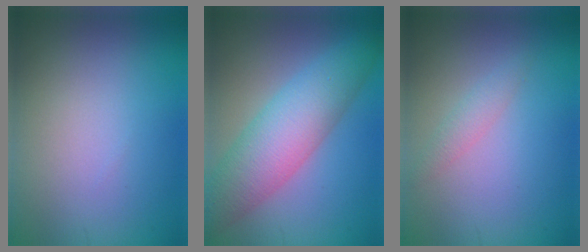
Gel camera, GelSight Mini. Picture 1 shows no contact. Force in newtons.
{"total": 7.1, "press": 7.0, "slide": 0.3}
{"total": 1.3, "press": 1.3, "slide": 0.1}